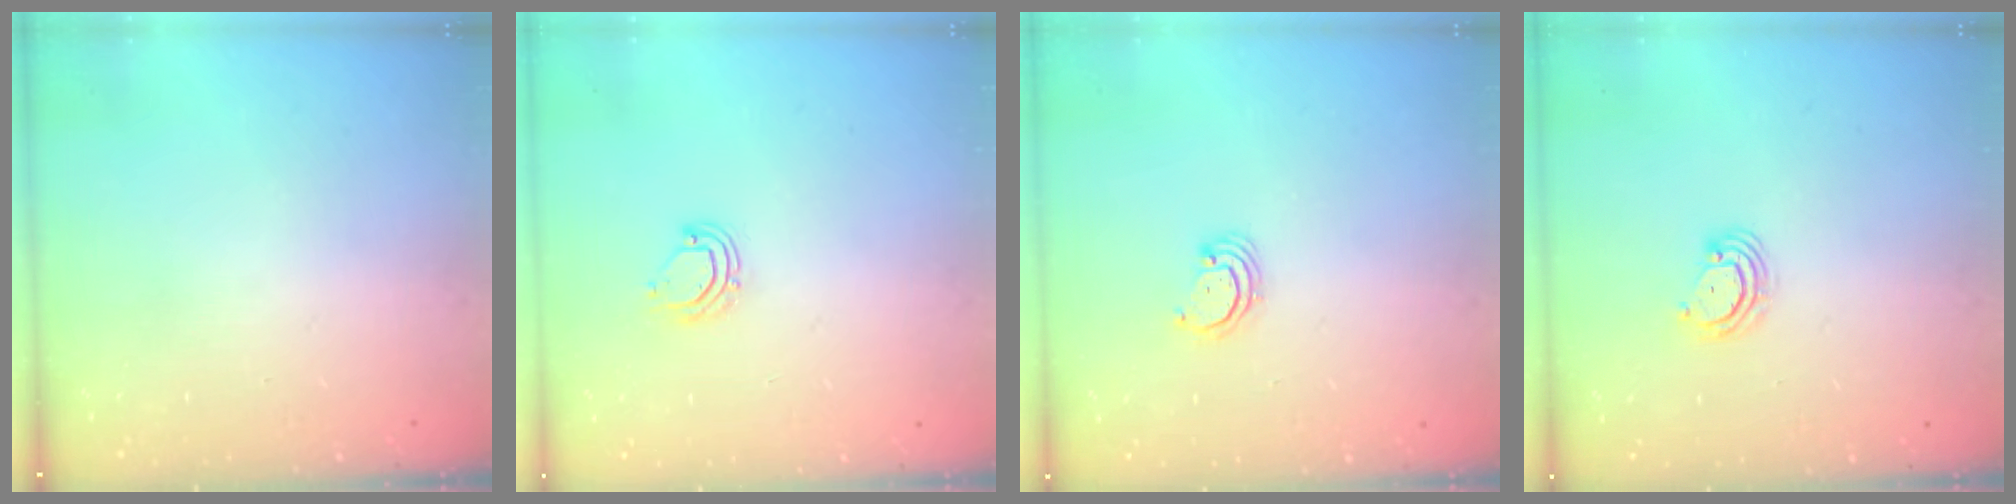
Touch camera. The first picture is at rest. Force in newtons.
{"total": 6.5, "press": 6.5, "slide": 1.1}
{"total": 2.3, "press": 2.3, "slide": 0.2}
{"total": 5.5, "press": 5.5, "slide": 0.6}